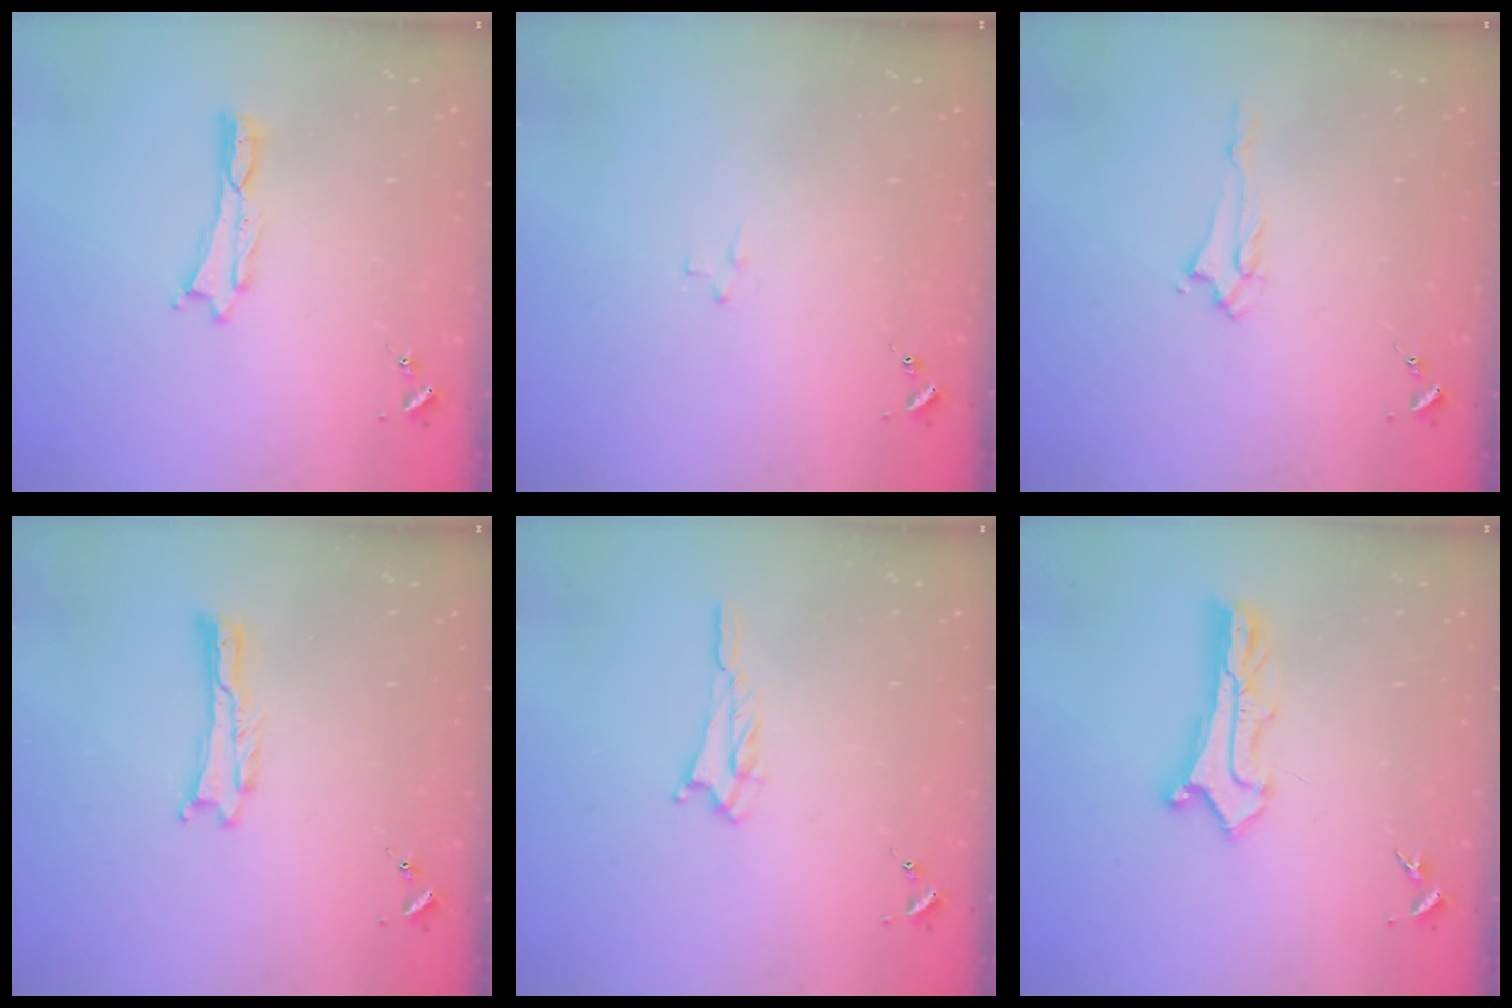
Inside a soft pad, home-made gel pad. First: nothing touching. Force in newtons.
{"total": 2.1, "press": 2.1, "slide": 0.2}
{"total": 1.4, "press": 1.4, "slide": 0.3}
{"total": 0.0}
{"total": 1.7, "press": 1.6, "slide": 0.3}
{"total": 2.6, "press": 2.6, "slide": 0.2}